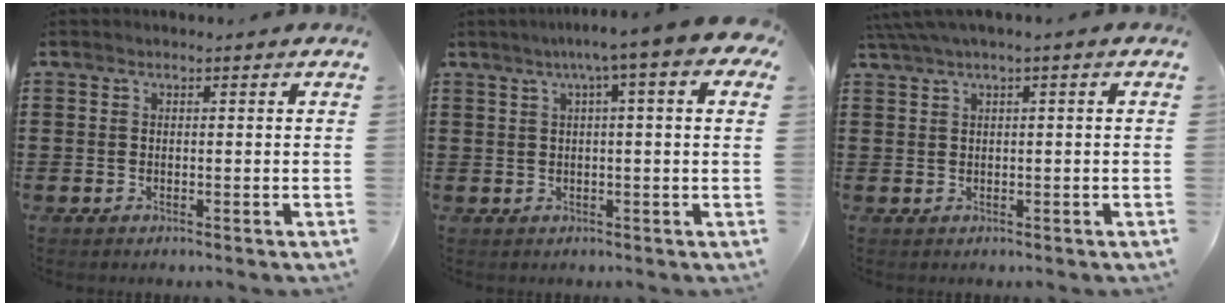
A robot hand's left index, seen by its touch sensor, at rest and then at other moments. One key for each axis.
{"total": 5.2, "fx": 2.2, "fy": -0.3, "fz": 4.7, "tx": -0.093, "ty": -0.002, "tz": 0.033}
{"total": 2.0, "fx": 0.4, "fy": -0.1, "fz": 1.9, "tx": -0.041, "ty": -0.007, "tz": 0.006}